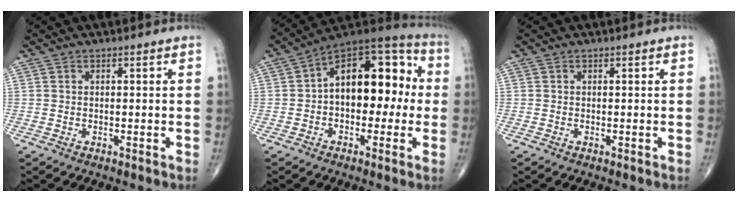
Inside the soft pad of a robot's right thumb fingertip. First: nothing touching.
{"total": 17.1, "force": [0.6, 9.9, 13.9], "torque": [-0.168, 0.049, -0.005]}
{"total": 0.0}